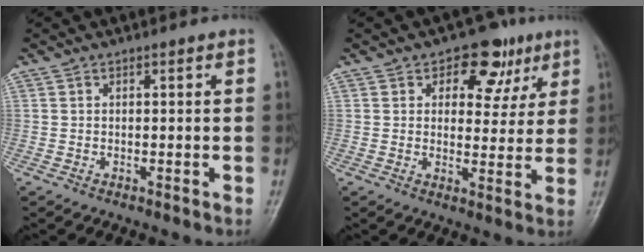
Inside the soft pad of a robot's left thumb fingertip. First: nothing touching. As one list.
[{"total": 9.7, "force": [4.8, 6.4, 5.6], "torque": [-0.021, -0.013, 0.060]}]